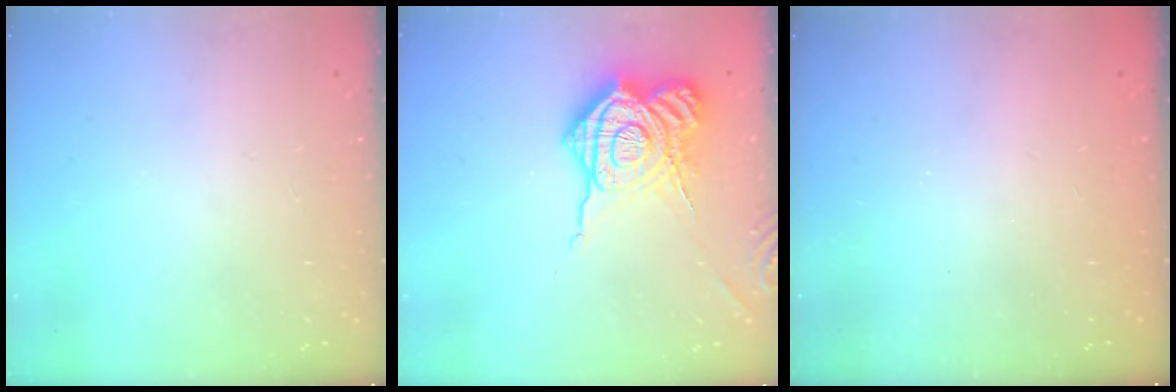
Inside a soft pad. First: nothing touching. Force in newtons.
{"total": 19.4, "press": 19.4, "slide": 1.3}
{"total": 2.3, "press": 2.2, "slide": 0.7}